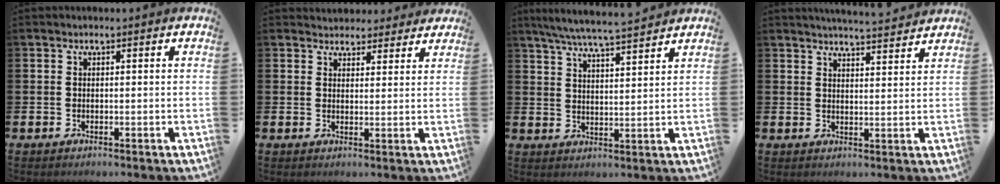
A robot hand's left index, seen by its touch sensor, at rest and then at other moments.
{"total": 3.7, "force": [3.4, 1.4, -0.1], "torque": [0.002, -0.018, 0.060]}
{"total": 6.4, "force": [6.0, 0.0, 2.0], "torque": [-0.052, -0.034, 0.105]}
{"total": 4.3, "force": [4.2, -0.4, 0.3], "torque": [-0.012, -0.026, 0.075]}